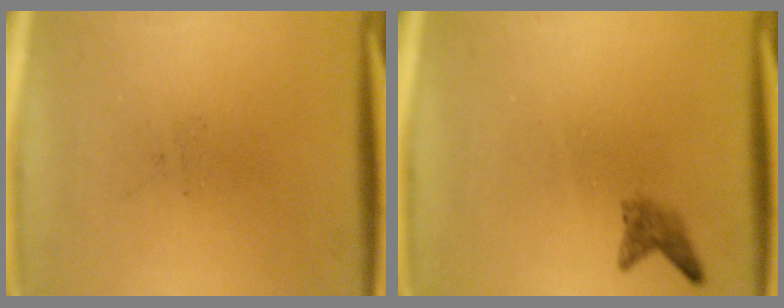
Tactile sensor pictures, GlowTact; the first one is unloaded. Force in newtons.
{"total": 1.6}